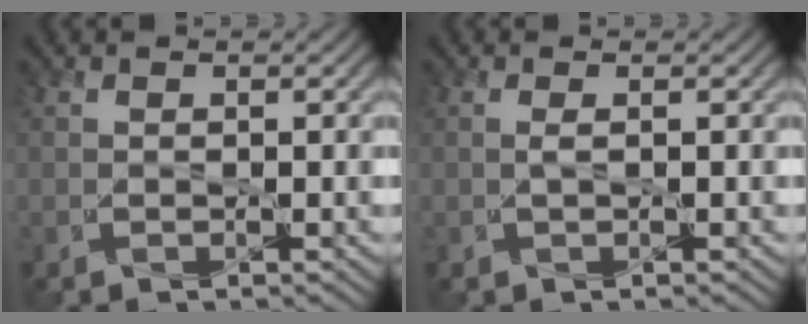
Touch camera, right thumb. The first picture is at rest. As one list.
[{"total": 0.6, "force": [0.1, 0.1, 0.5], "torque": [-0.016, 0.002, 0.000]}]